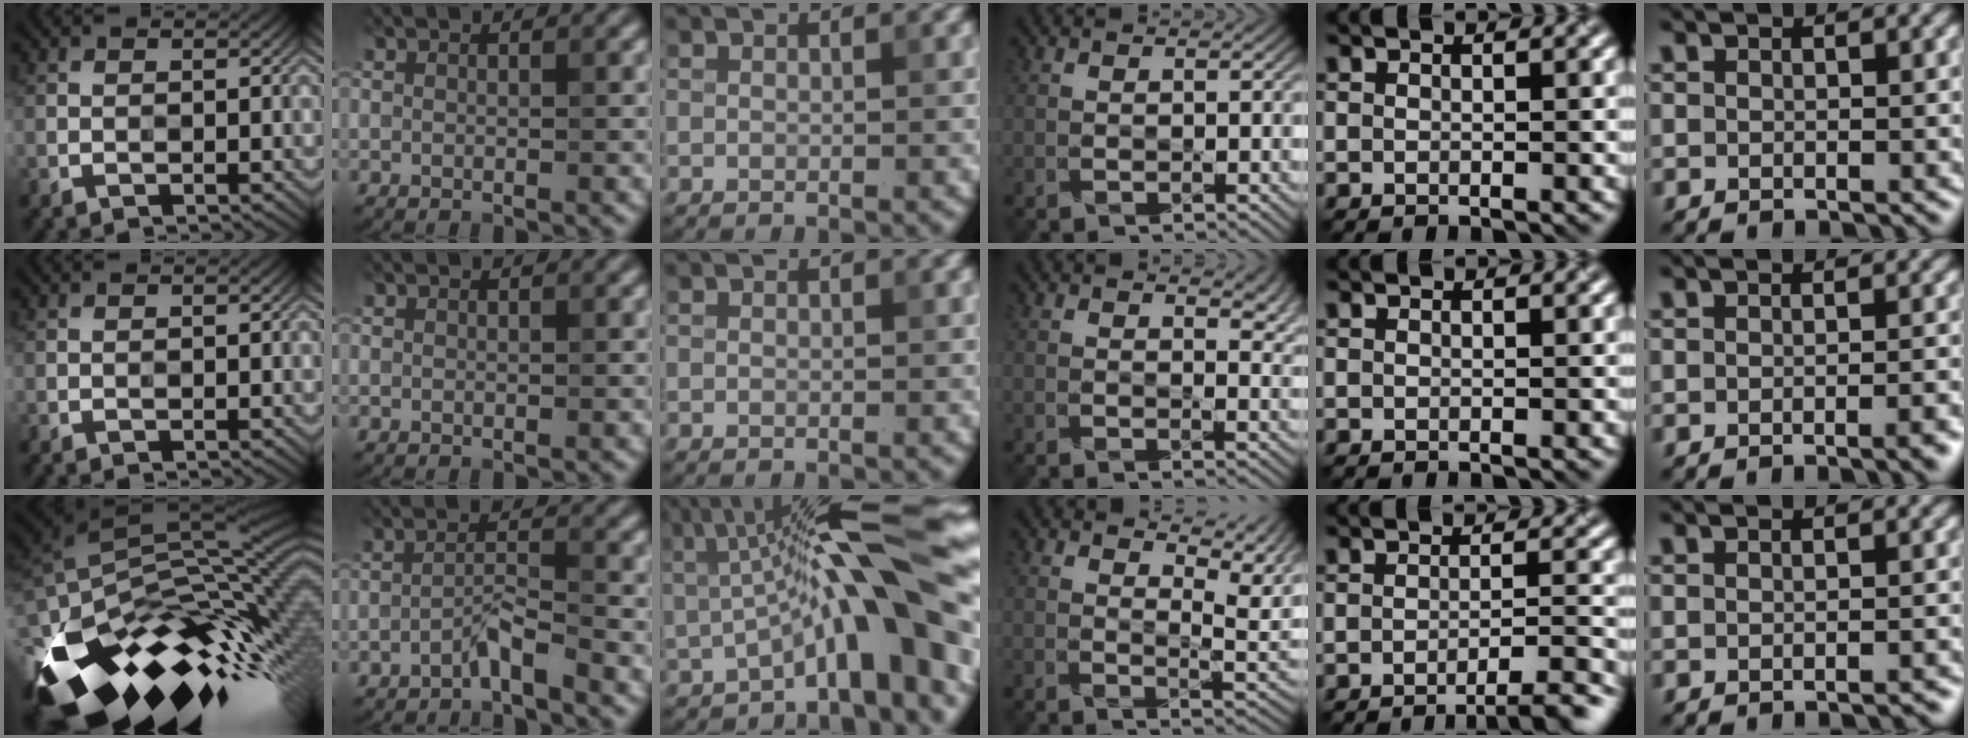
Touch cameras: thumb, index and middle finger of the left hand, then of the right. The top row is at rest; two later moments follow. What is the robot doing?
{"motion": "twist", "object": "bottle cap"}